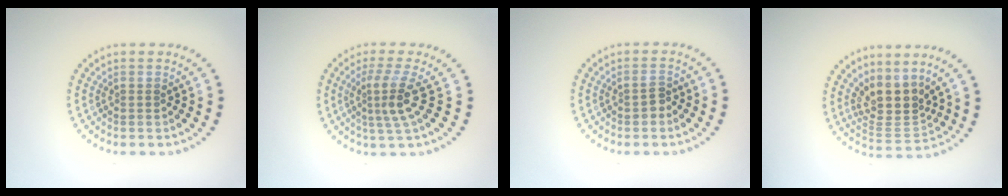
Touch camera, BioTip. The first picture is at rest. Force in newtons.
{"total": 3.1, "press": 2.2, "slide": 2.2}
{"total": 1.3, "press": 1.3, "slide": 0.4}
{"total": 4.0, "press": 2.9, "slide": 2.7}